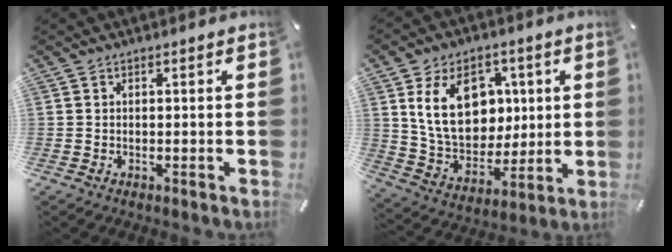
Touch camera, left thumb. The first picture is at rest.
{"total": 17.0, "force": [4.5, 12.8, 10.2], "torque": [-0.182, -0.001, 0.085]}